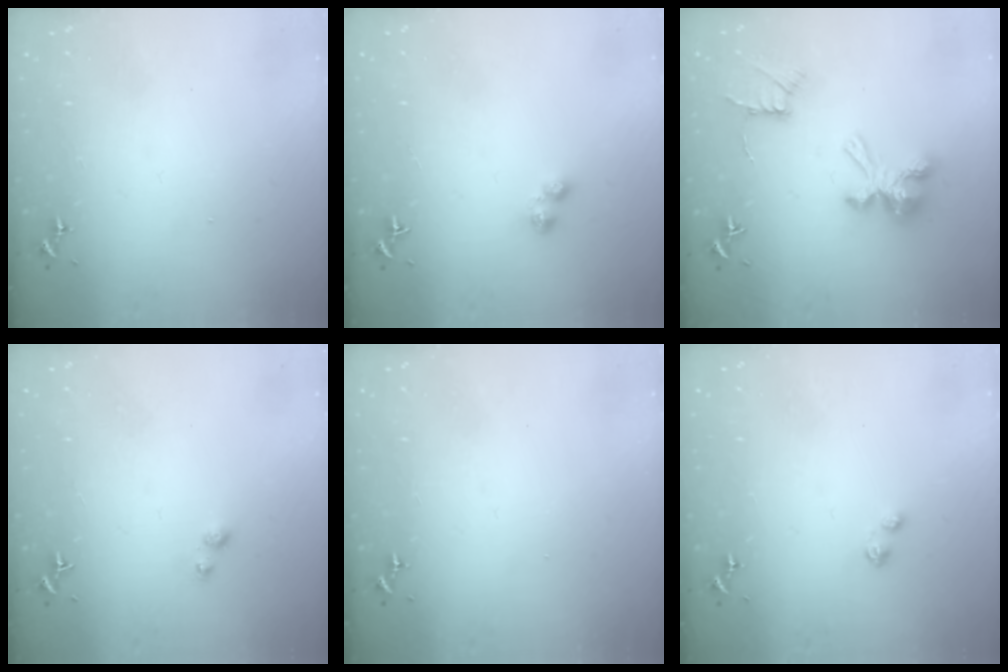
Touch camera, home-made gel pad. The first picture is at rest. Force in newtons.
{"total": 3.9, "press": 3.9, "slide": 0.5}
{"total": 11.6, "press": 11.5, "slide": 0.7}
{"total": 2.9, "press": 2.8, "slide": 0.4}
{"total": 0.0}
{"total": 3.4, "press": 3.4, "slide": 0.4}